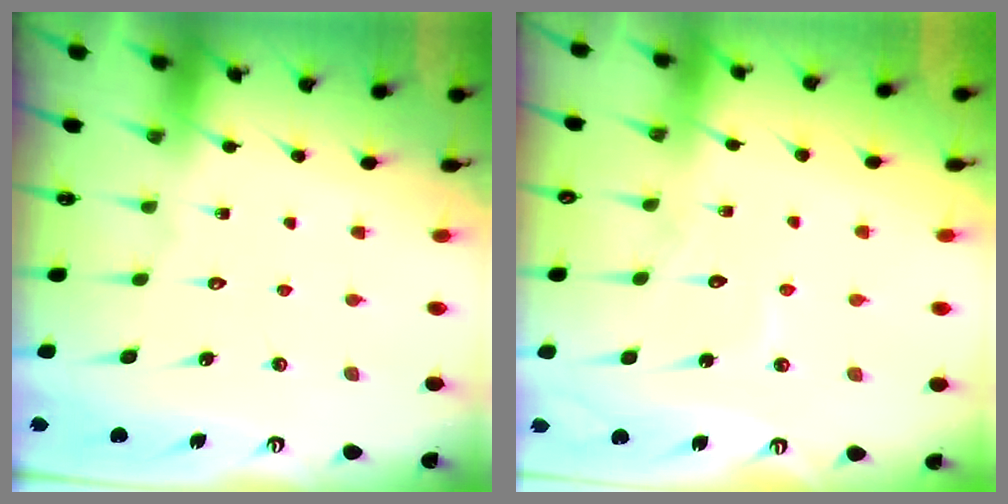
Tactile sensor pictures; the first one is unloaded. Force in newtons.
{"total": 5.2, "press": 5.2, "slide": 0.4}